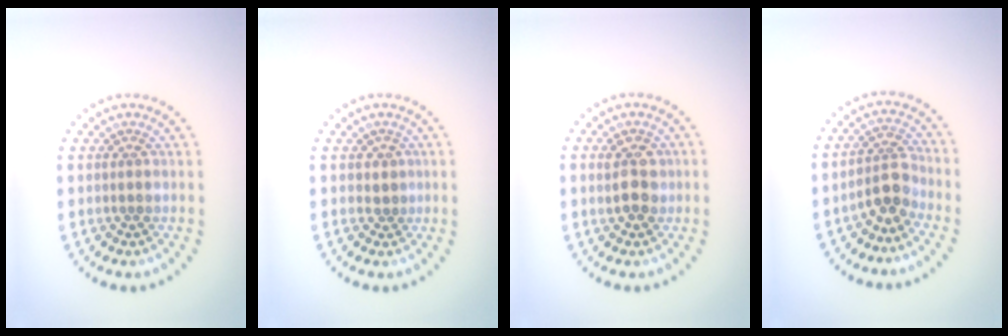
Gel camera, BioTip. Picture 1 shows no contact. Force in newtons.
{"total": 0.6, "press": 0.4, "slide": 0.5}
{"total": 2.8, "press": 2.8, "slide": 0.3}
{"total": 2.6, "press": 2.3, "slide": 1.3}